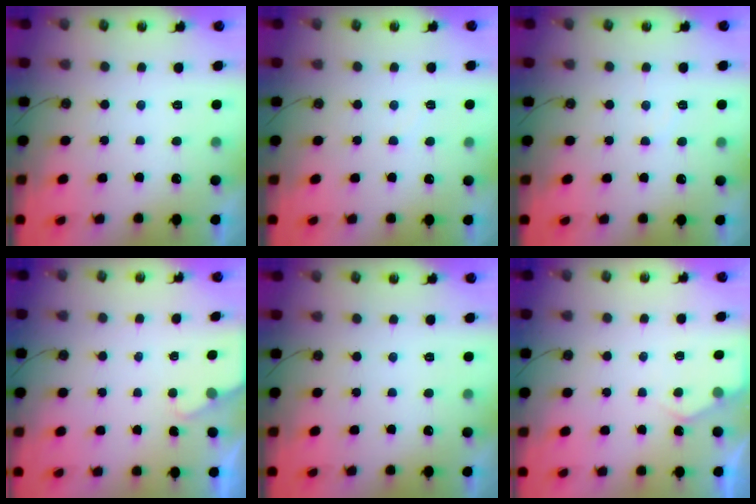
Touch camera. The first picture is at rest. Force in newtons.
{"total": 2.8, "press": 2.8, "slide": 0.4}
{"total": 5.1, "press": 5.0, "slide": 0.9}
{"total": 1.5, "press": 1.5, "slide": 0.3}
{"total": 0.0}
{"total": 4.3, "press": 4.3, "slide": 0.6}